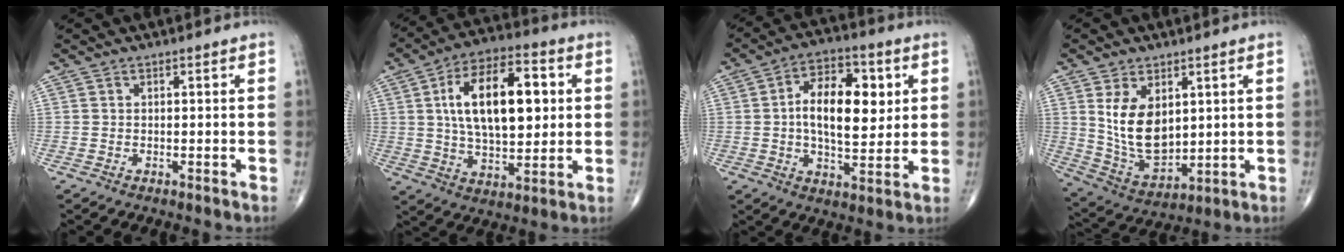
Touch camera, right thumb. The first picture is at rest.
{"total": 19.4, "force": [3.6, 9.7, 16.4], "torque": [-0.247, 0.006, 0.057]}
{"total": 14.5, "force": [2.3, 7.5, 12.1], "torque": [-0.166, 0.000, 0.032]}
{"total": 12.3, "force": [3.0, 7.4, 9.3], "torque": [-0.146, -0.022, 0.077]}